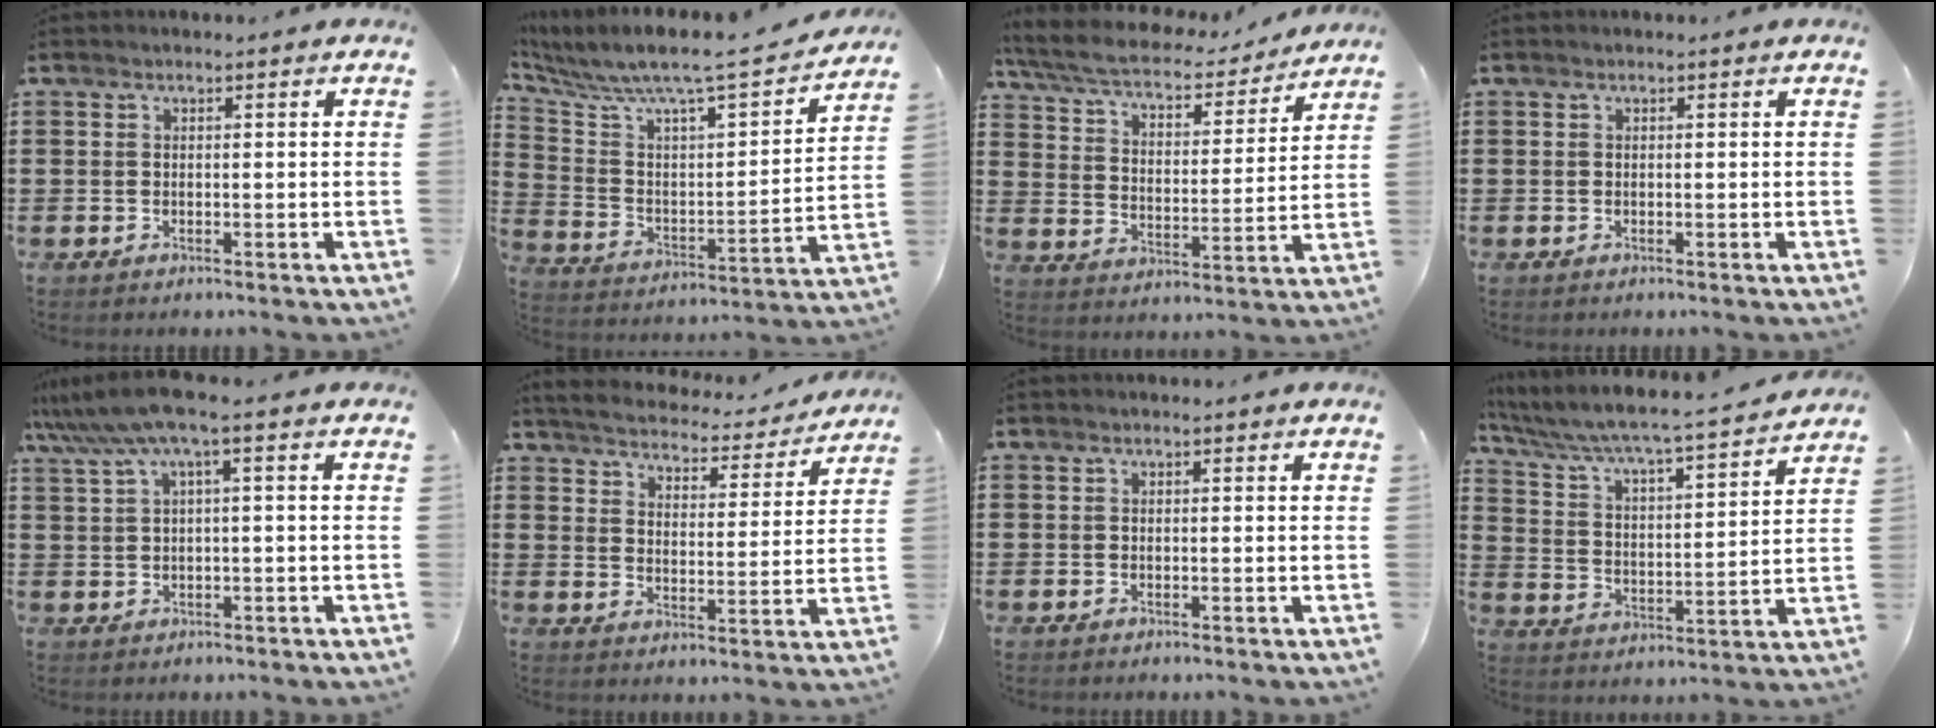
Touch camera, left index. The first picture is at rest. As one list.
[{"total": 6.6, "force": [5.8, 0.5, 3.0], "torque": [-0.091, -0.056, 0.088]}, {"total": 6.3, "force": [5.5, 1.2, 2.8], "torque": [-0.082, -0.036, 0.091]}, {"total": 0.0}, {"total": 5.4, "force": [1.8, 0.1, 5.1], "torque": [-0.107, -0.010, 0.027]}, {"total": 4.0, "force": [4.0, 0.0, 0.3], "torque": [-0.032, -0.032, 0.063]}, {"total": 0.0}, {"total": 4.8, "force": [4.4, -0.3, 1.9], "torque": [-0.060, -0.041, 0.063]}]